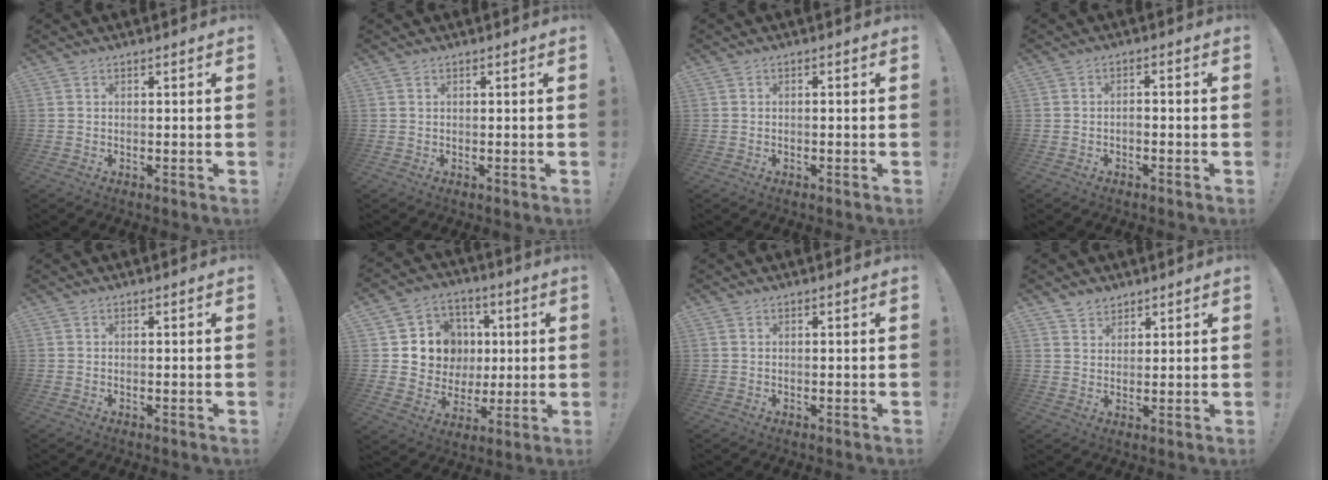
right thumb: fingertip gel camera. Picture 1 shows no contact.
{"total": 0.0}
{"total": 0.7, "force": [-0.5, -0.2, 0.4], "torque": [-0.007, -0.002, -0.008]}
{"total": 1.5, "force": [-1.1, 0.2, 1.0], "torque": [-0.014, 0.002, -0.021]}
{"total": 0.0}
{"total": 11.4, "force": [1.5, 10.9, 3.0], "torque": [-0.042, -0.003, 0.051]}
{"total": 0.0}
{"total": 3.8, "force": [3.1, 2.1, 0.2], "torque": [0.006, -0.023, 0.057]}